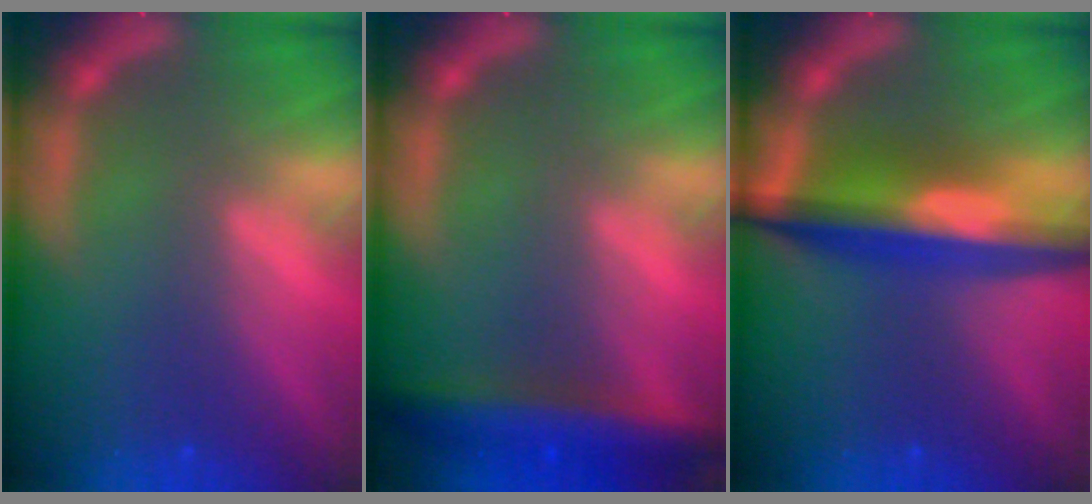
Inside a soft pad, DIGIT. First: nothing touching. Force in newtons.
{"total": 6.0}
{"total": 8.0}